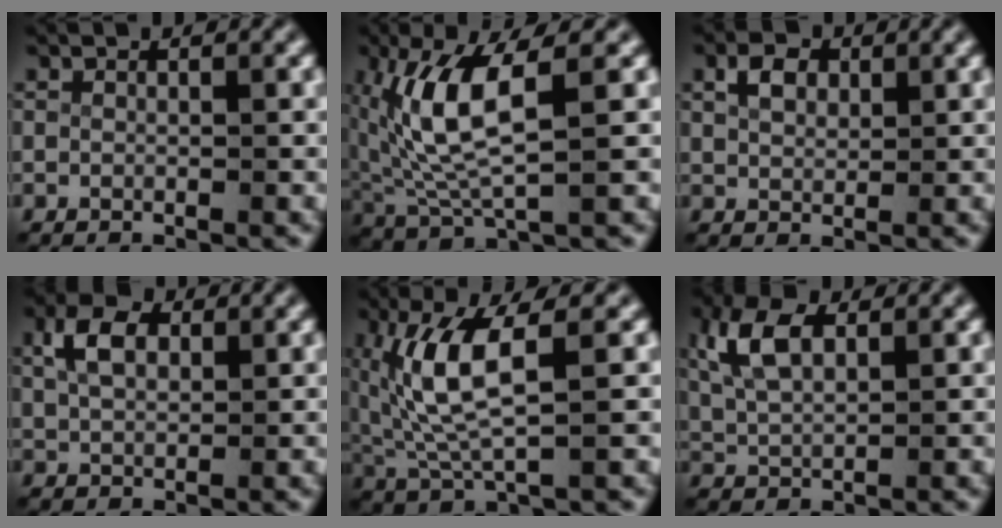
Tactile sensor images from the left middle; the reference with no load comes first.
{"total": 6.5, "force": [0.6, 2.6, 5.9], "torque": [-0.139, -0.009, 0.026]}
{"total": 2.2, "force": [1.0, 1.4, 1.3], "torque": [-0.029, -0.006, 0.026]}
{"total": 3.3, "force": [1.3, 1.9, 2.4], "torque": [-0.052, -0.003, 0.029]}
{"total": 5.8, "force": [0.6, 2.2, 5.4], "torque": [-0.127, -0.007, 0.023]}
{"total": 4.6, "force": [1.8, 2.6, 3.3], "torque": [-0.090, -0.003, 0.041]}